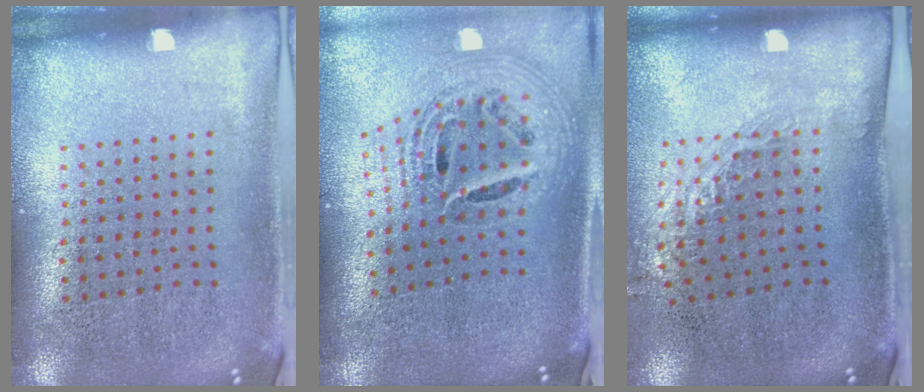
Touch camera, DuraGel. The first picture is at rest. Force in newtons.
{"total": 1.9, "press": 1.4, "slide": 1.2}
{"total": 1.2, "press": 1.0, "slide": 0.8}